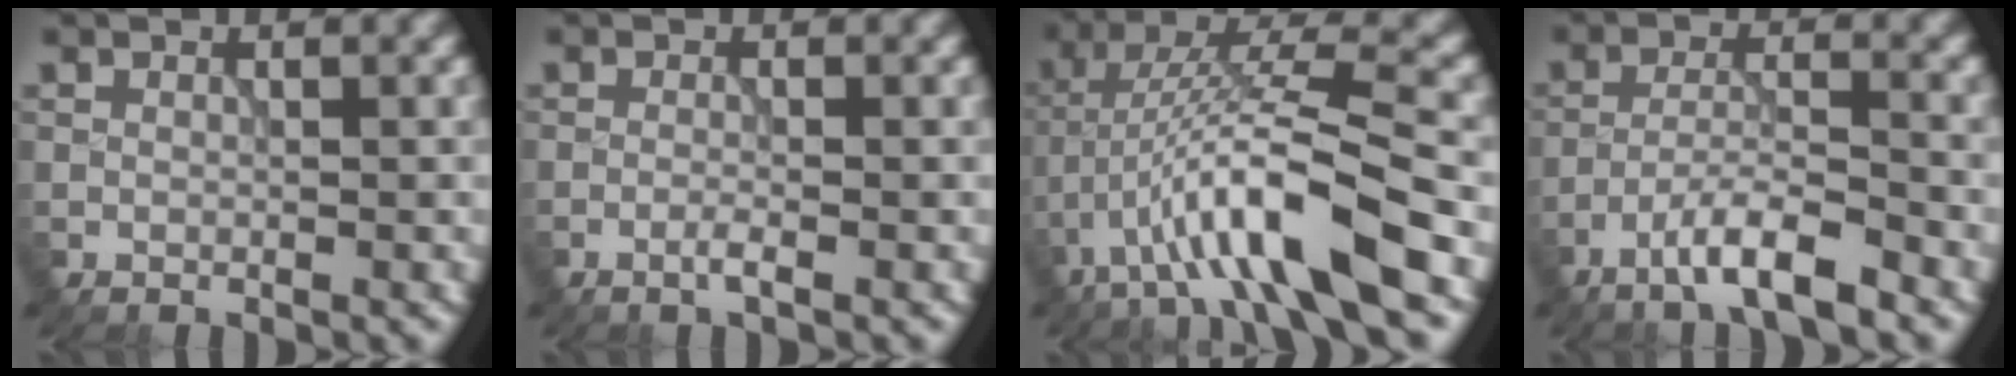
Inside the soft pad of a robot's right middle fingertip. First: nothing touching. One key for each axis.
{"total": 1.1, "fx": -0.5, "fy": 0.1, "fz": 1.0, "tx": -0.017, "ty": 0.002, "tz": -0.015}
{"total": 9.2, "fx": -4.3, "fy": 1.6, "fz": 8.0, "tx": -0.152, "ty": 0.017, "tz": -0.079}
{"total": 5.2, "fx": -3.6, "fy": 0.7, "fz": 3.7, "tx": -0.066, "ty": 0.006, "tz": -0.071}